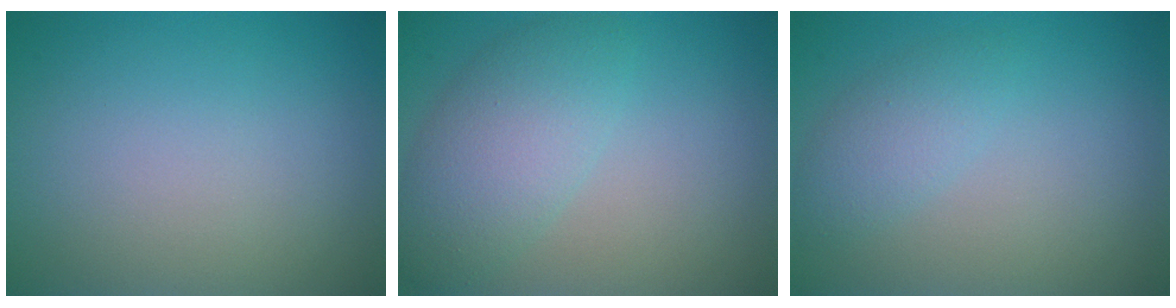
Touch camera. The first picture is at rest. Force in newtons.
{"total": 4.7, "press": 4.7, "slide": 0.1}
{"total": 2.3, "press": 2.3, "slide": 0.1}